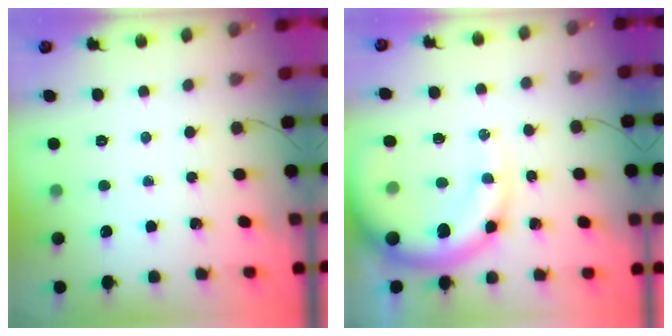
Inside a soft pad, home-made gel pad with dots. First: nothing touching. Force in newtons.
{"total": 14.4, "press": 14.1, "slide": 3.1}